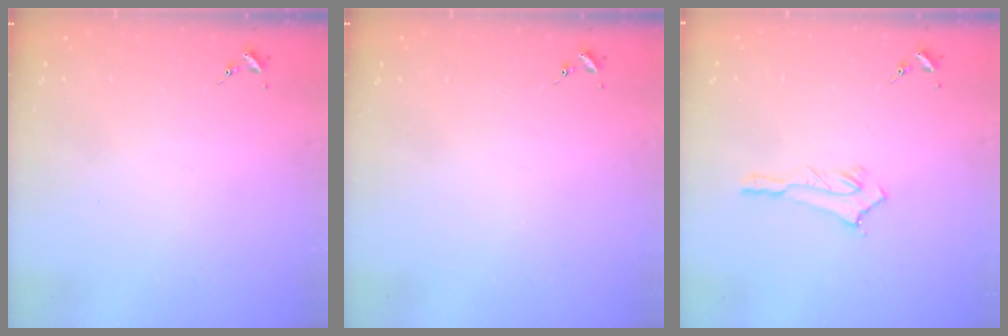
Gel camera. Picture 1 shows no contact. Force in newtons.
{"total": 0.0}
{"total": 2.8, "press": 2.8, "slide": 0.3}